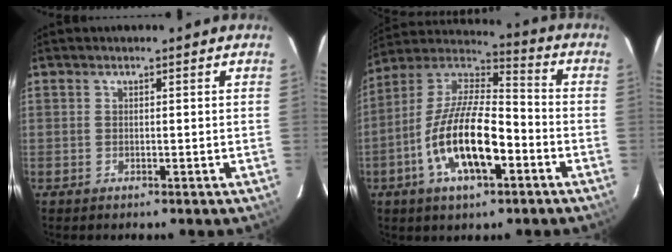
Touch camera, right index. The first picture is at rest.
{"total": 17.6, "force": [-6.3, 6.6, 15.0], "torque": [-0.299, -0.005, -0.120]}